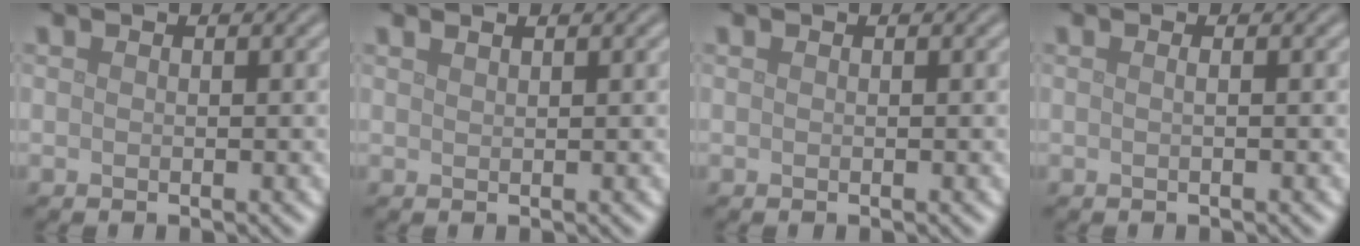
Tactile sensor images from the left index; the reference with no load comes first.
{"total": 0.8, "force": [0.7, 0.2, 0.4], "torque": [-0.002, -0.002, 0.006]}
{"total": 0.0}
{"total": 0.9, "force": [0.1, 0.4, 0.8], "torque": [-0.006, -0.005, -0.008]}